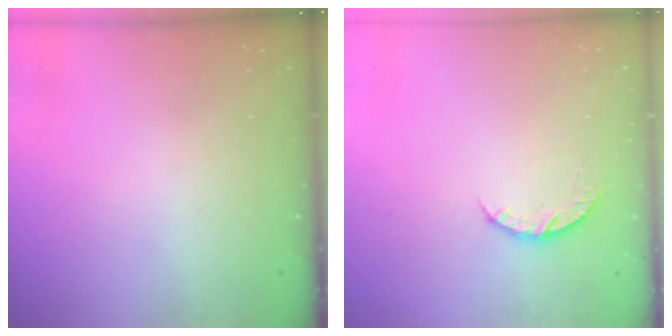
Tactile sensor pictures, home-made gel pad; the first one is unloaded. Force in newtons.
{"total": 5.0, "press": 4.9, "slide": 0.6}